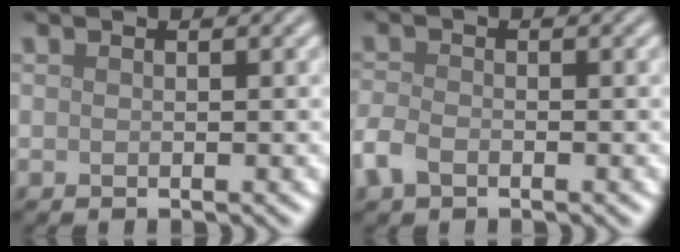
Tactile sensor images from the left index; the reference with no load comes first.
{"total": 2.4, "force": [-1.4, 1.4, 1.3], "torque": [-0.031, 0.001, -0.039]}